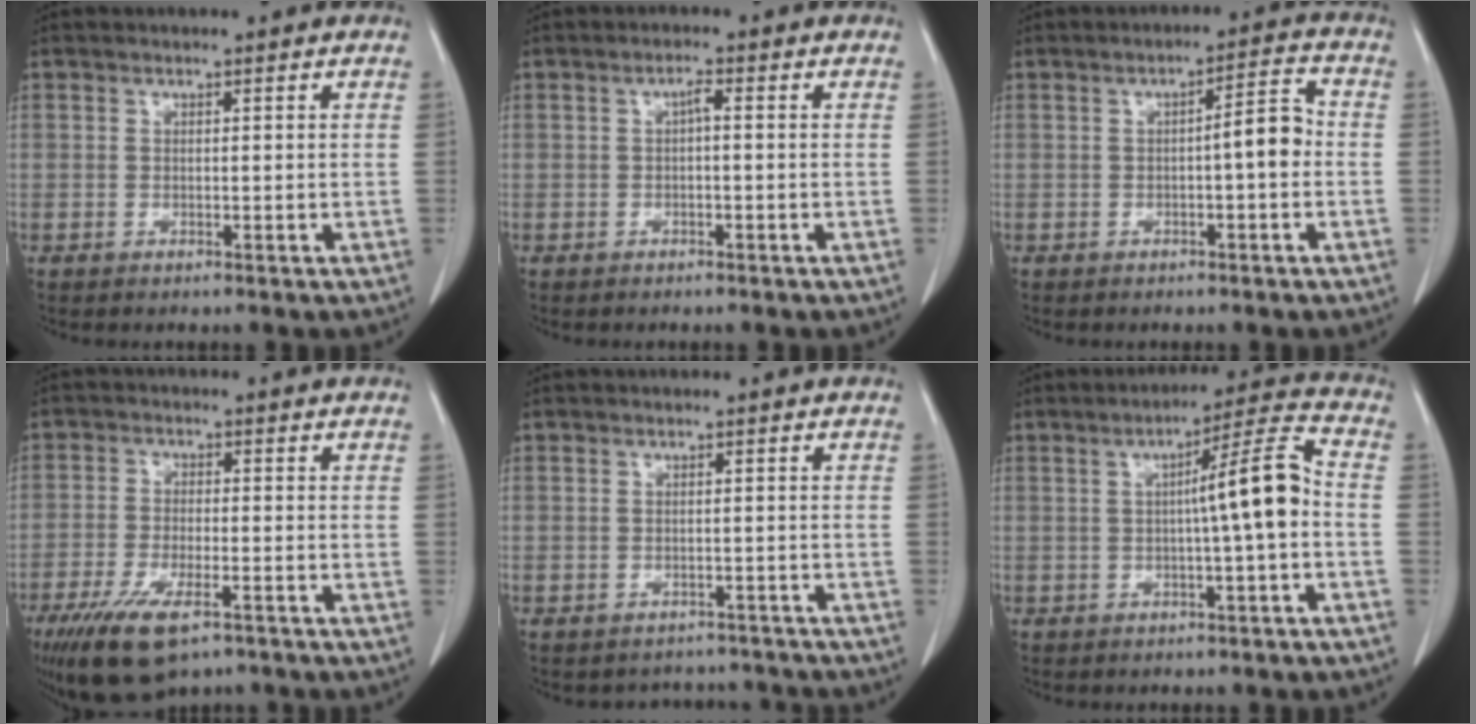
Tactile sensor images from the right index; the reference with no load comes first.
{"total": 1.4, "force": [0.0, 0.3, 1.4], "torque": [-0.024, 0.005, 0.000]}
{"total": 4.8, "force": [-0.6, 0.8, 4.7], "torque": [-0.064, 0.016, -0.010]}
{"total": 11.0, "force": [-7.1, 3.6, 7.6], "torque": [-0.140, -0.020, -0.119]}
{"total": 4.4, "force": [-3.9, 1.8, -0.8], "torque": [0.011, 0.022, -0.046]}
{"total": 8.5, "force": [-0.6, -0.3, 8.5], "torque": [-0.125, 0.022, -0.011]}